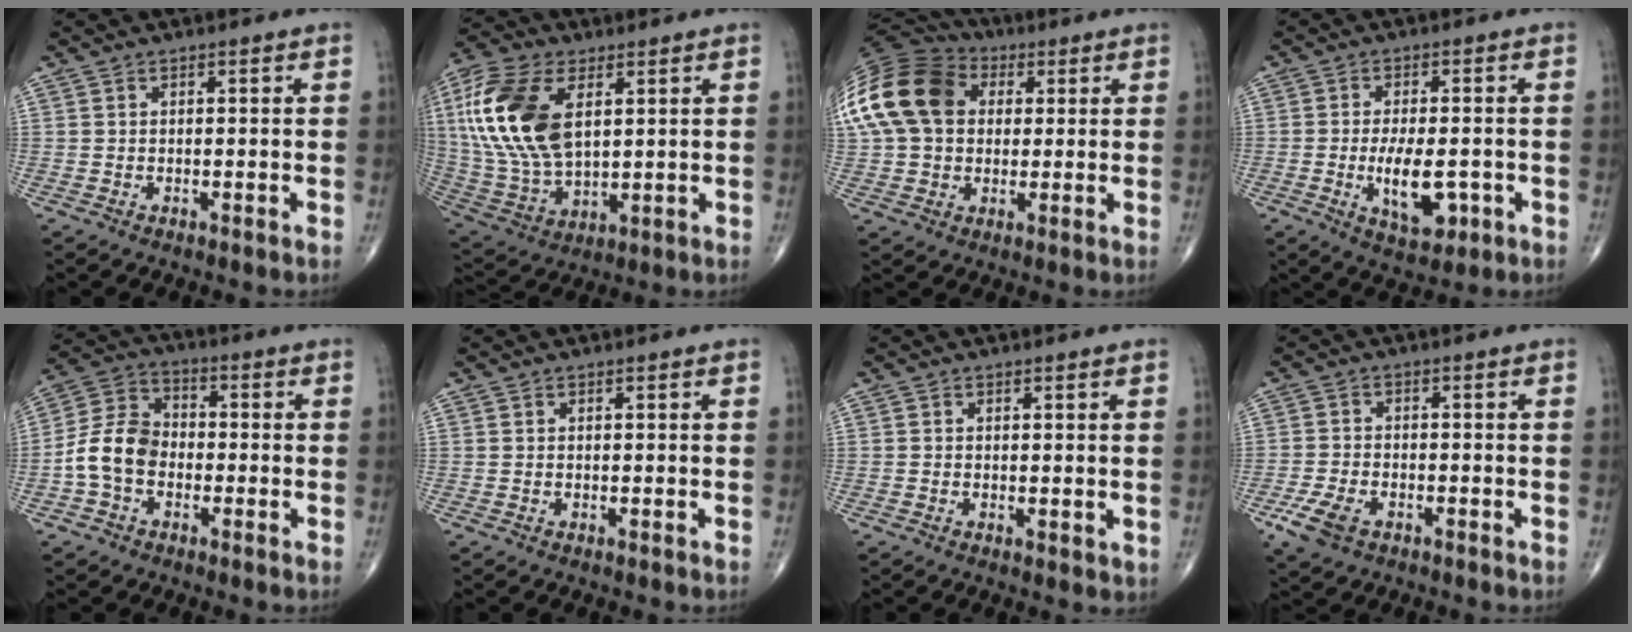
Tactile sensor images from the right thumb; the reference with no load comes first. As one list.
[{"total": 20.8, "force": [5.5, 11.7, 16.3], "torque": [-0.343, -0.014, 0.103]}, {"total": 21.3, "force": [4.6, 15.8, 13.6], "torque": [-0.292, 0.043, 0.080]}, {"total": 8.7, "force": [-2.2, 4.0, 7.4], "torque": [-0.120, -0.004, -0.028]}, {"total": 9.8, "force": [-2.4, 7.3, 6.1], "torque": [-0.107, 0.036, -0.059]}, {"total": 0.0}, {"total": 1.5, "force": [0.1, 0.8, 1.2], "torque": [-0.018, -0.006, -0.001]}, {"total": 6.1, "force": [-3.1, 3.5, 3.9], "torque": [-0.088, 0.007, -0.057]}]